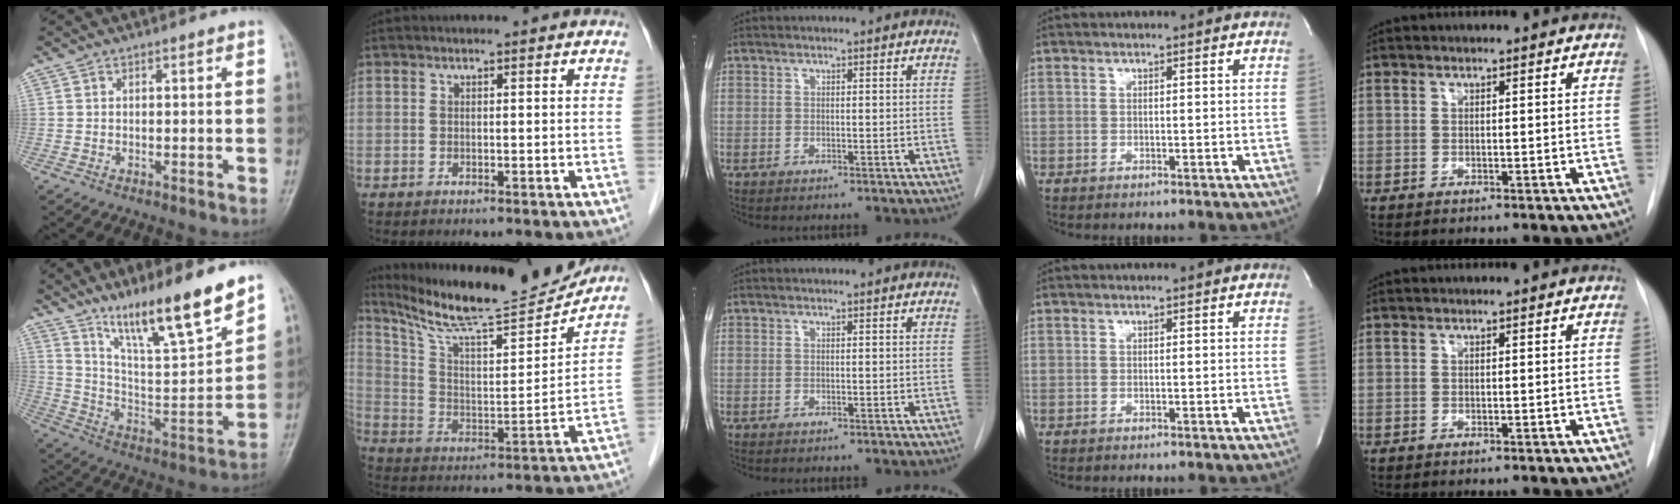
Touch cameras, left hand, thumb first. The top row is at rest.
{"thumb": {"total": 18.3, "force": [13.4, 2.6, 12.2], "torque": [-0.177, -0.078, 0.237]}, "index": {"total": 20.0, "force": [18.5, 0.7, 7.6], "torque": [-0.141, -0.025, 0.294]}}